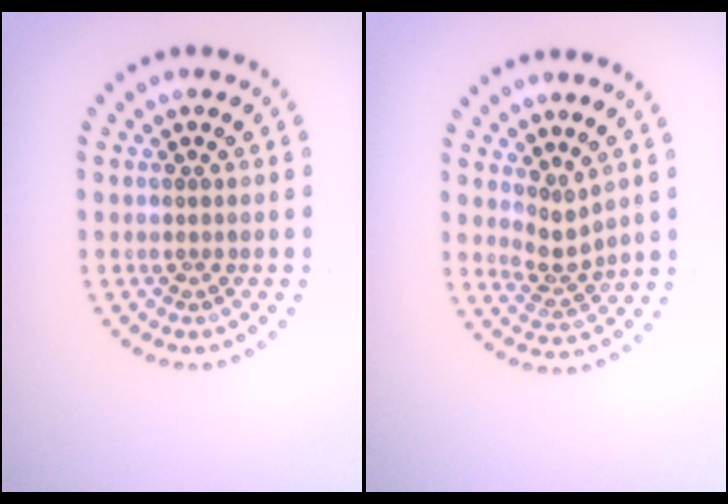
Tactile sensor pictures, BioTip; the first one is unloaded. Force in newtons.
{"total": 2.2, "press": 1.4, "slide": 1.7}